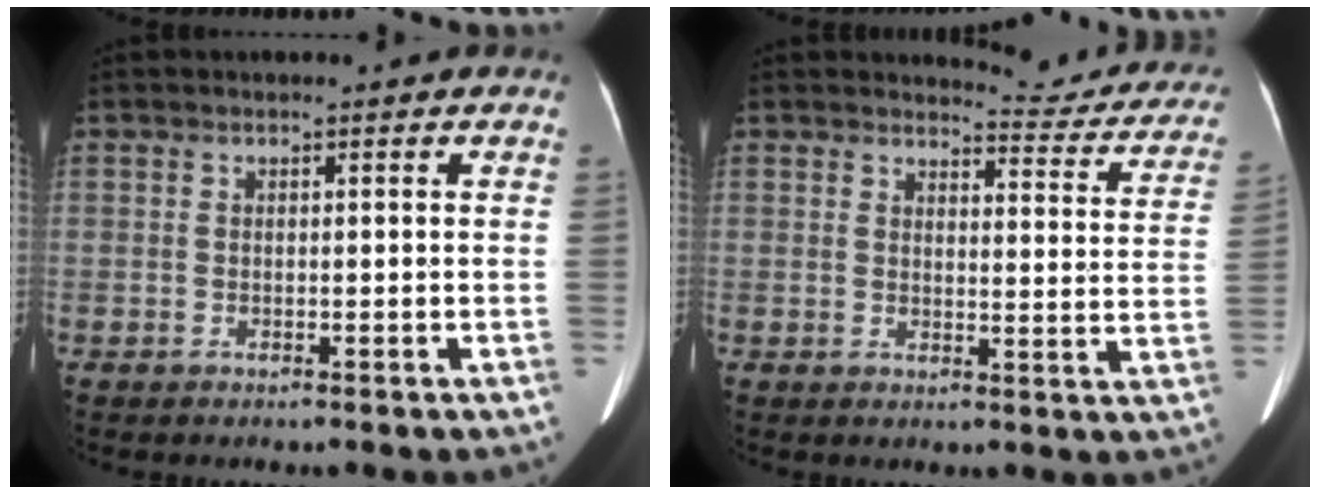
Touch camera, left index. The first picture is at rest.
{"total": 10.9, "force": [10.6, 1.9, 1.5], "torque": [0.007, -0.048, 0.098]}